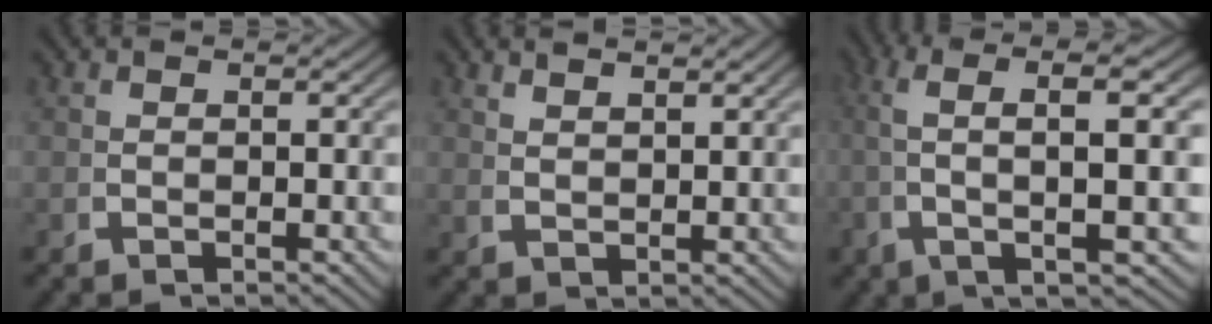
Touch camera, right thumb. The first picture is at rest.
{"total": 2.5, "force": [2.4, -0.3, 0.6], "torque": [-0.002, 0.009, 0.052]}
{"total": 9.4, "force": [3.5, 2.2, 8.5], "torque": [-0.132, 0.031, 0.046]}